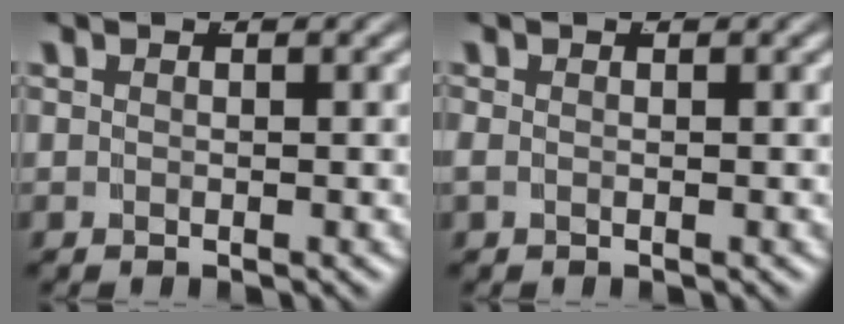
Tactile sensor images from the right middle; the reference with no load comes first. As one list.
[{"total": 0.7, "force": [-0.4, 0.3, 0.5], "torque": [-0.017, -0.007, -0.002]}]